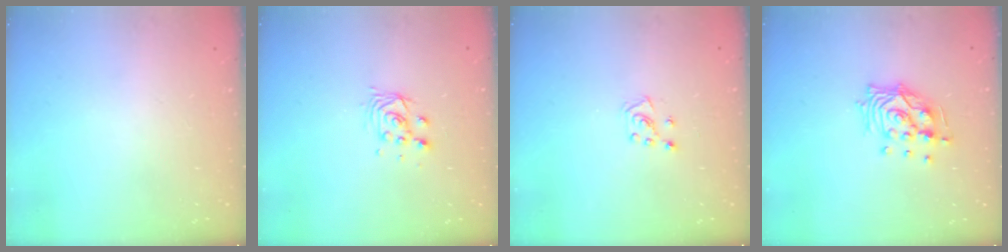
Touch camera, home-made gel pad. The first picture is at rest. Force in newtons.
{"total": 5.0, "press": 5.0, "slide": 0.3}
{"total": 5.3, "press": 5.3, "slide": 0.5}
{"total": 12.8, "press": 12.7, "slide": 1.6}